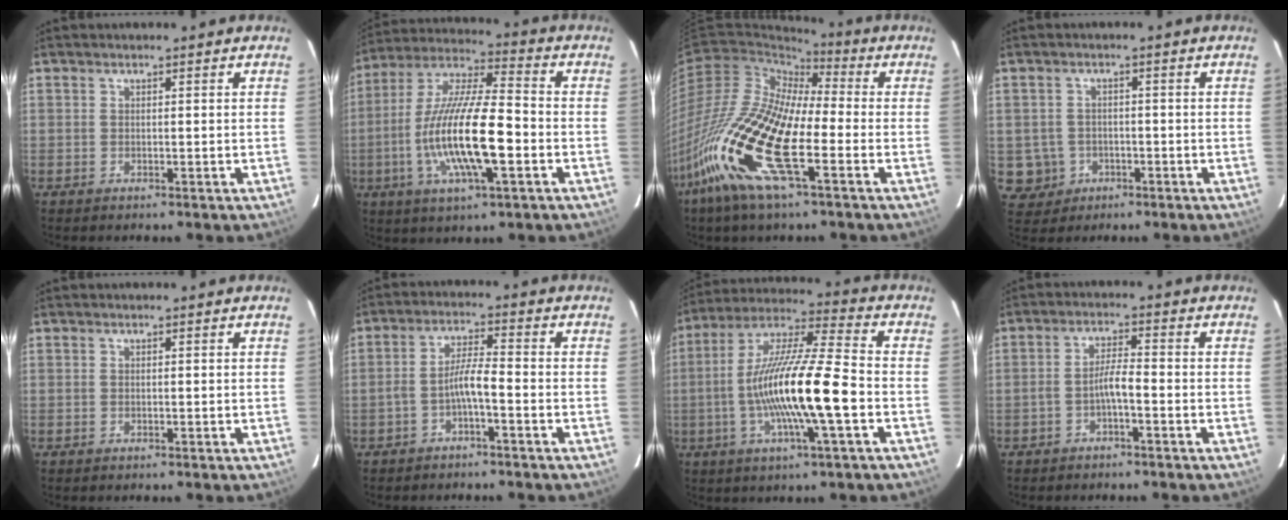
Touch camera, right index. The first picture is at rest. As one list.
[{"total": 17.9, "force": [-4.3, 4.0, 16.9], "torque": [-0.330, -0.011, -0.083]}, {"total": 21.3, "force": [-9.5, 6.2, 18.0], "torque": [-0.369, -0.024, -0.208]}, {"total": 5.5, "force": [-1.6, 5.3, 0.6], "torque": [-0.025, 0.015, -0.014]}, {"total": 0.0}, {"total": 4.3, "force": [-2.3, 0.2, 3.6], "torque": [-0.080, 0.012, -0.040]}, {"total": 17.7, "force": [-4.0, 1.5, 17.2], "torque": [-0.323, -0.001, -0.078]}, {"total": 3.3, "force": [-1.8, 0.3, 2.8], "torque": [-0.060, 0.010, -0.032]}]